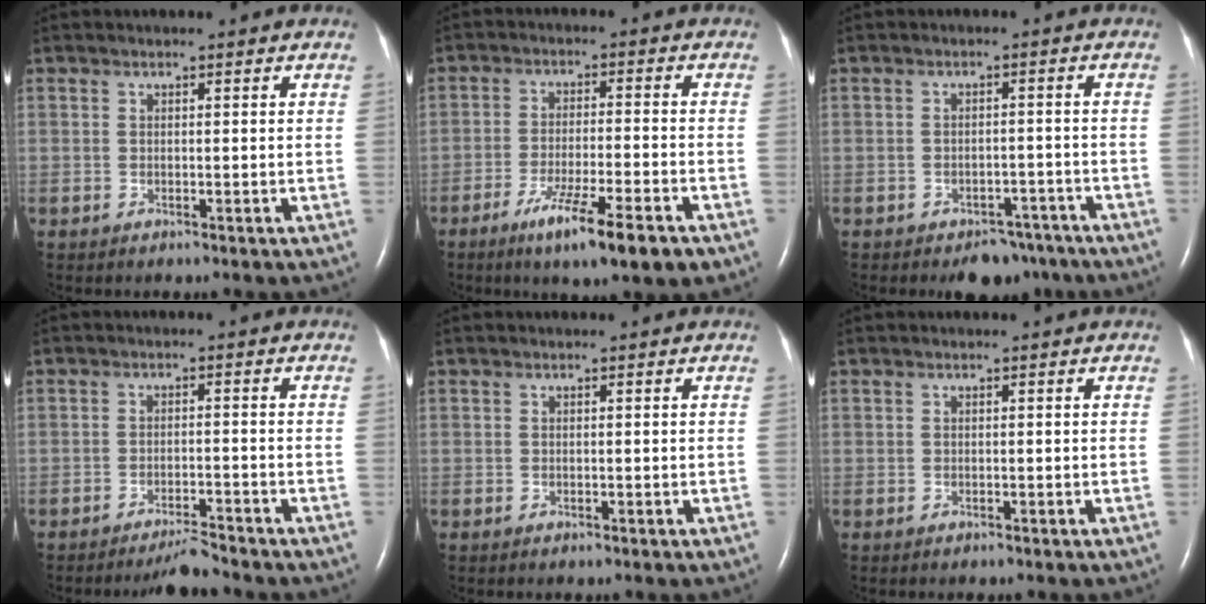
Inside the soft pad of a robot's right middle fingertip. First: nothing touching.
{"total": 10.6, "force": [-6.3, 0.6, 8.5], "torque": [-0.144, -0.023, -0.099]}
{"total": 5.1, "force": [-4.0, 2.8, 1.6], "torque": [-0.012, 0.010, -0.052]}
{"total": 3.3, "force": [-3.2, -0.4, 0.9], "torque": [-0.016, -0.015, -0.054]}
{"total": 0.0}
{"total": 0.0}